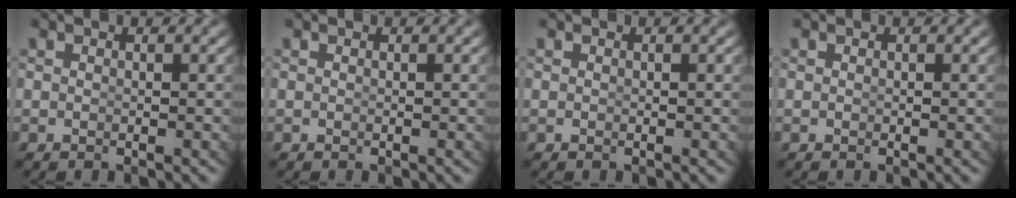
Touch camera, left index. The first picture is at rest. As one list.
[{"total": 0.0}, {"total": 0.0}, {"total": 0.0}]